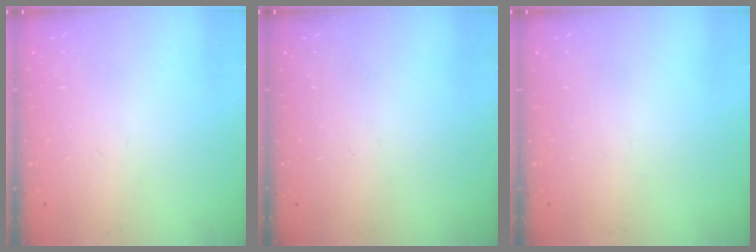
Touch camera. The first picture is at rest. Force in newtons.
{"total": 0.0}
{"total": 0.0}